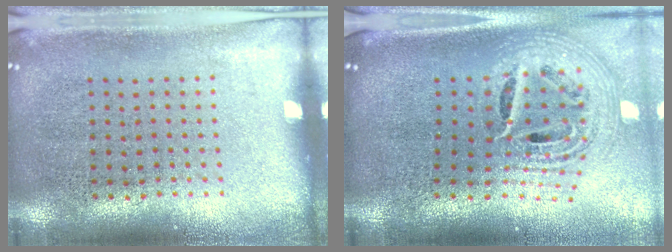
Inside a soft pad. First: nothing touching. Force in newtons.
{"total": 2.5, "press": 1.7, "slide": 1.8}